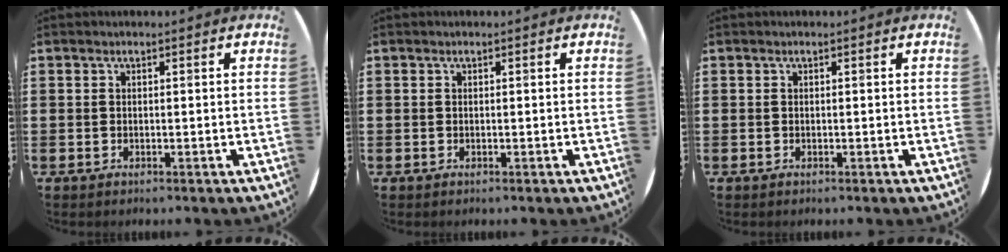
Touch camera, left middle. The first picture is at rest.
{"total": 0.0}
{"total": 0.0}